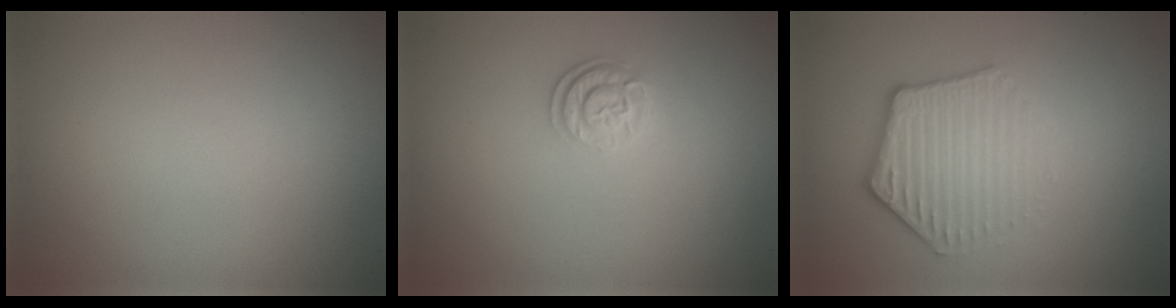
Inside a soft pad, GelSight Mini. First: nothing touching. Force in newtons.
{"total": 2.1, "press": 1.8, "slide": 1.2}
{"total": 4.3, "press": 3.3, "slide": 2.7}